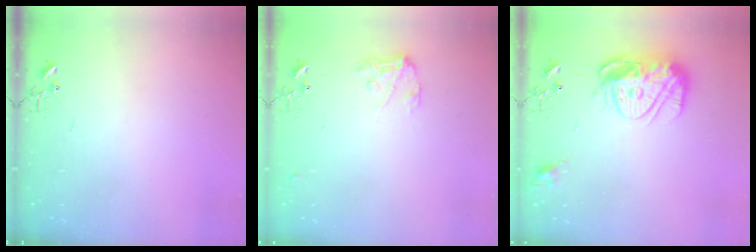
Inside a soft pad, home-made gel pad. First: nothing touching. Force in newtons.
{"total": 9.1, "press": 9.1, "slide": 0.4}
{"total": 16.7, "press": 16.6, "slide": 1.5}